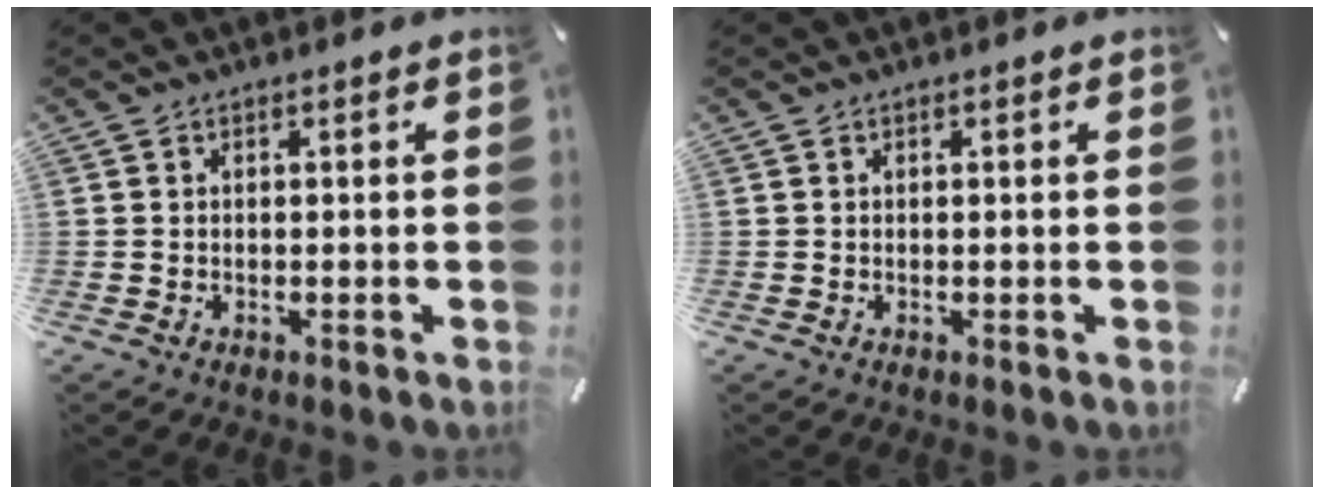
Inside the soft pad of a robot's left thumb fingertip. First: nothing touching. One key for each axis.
{"total": 0.0}